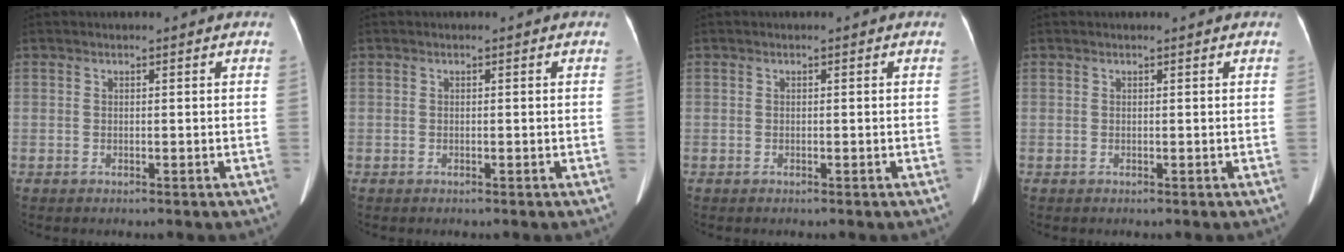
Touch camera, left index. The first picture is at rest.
{"total": 0.0}
{"total": 0.0}
{"total": 0.8, "force": [0.8, 0.1, 0.2], "torque": [-0.010, 0.008, 0.010]}